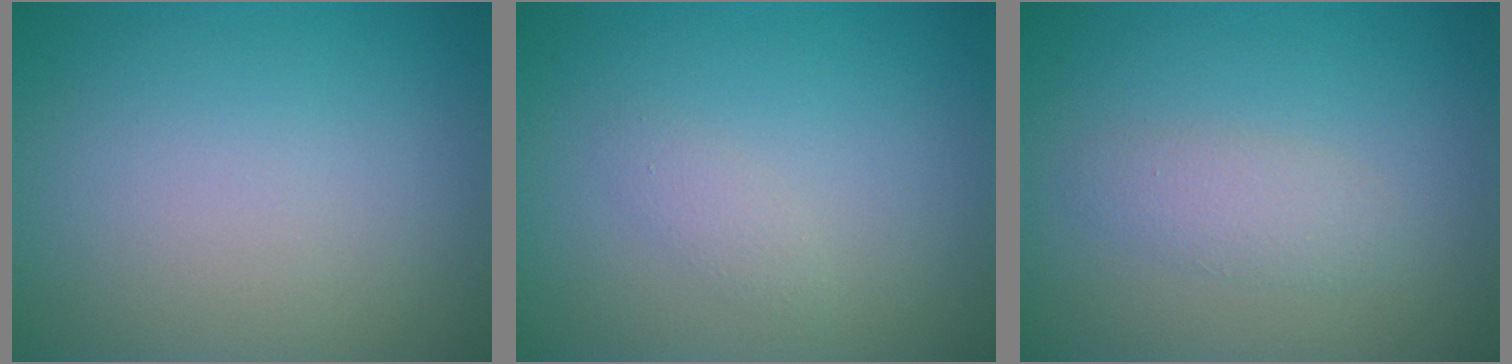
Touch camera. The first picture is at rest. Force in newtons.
{"total": 1.0, "press": 1.0, "slide": 0.1}
{"total": 1.9, "press": 1.9, "slide": 0.0}